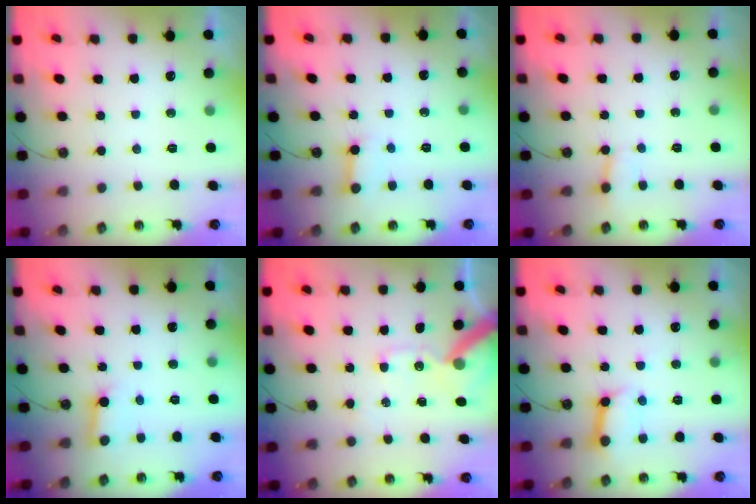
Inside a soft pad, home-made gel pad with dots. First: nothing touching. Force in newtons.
{"total": 3.9, "press": 3.9, "slide": 0.5}
{"total": 4.1, "press": 4.0, "slide": 0.7}
{"total": 5.0, "press": 4.9, "slide": 0.6}
{"total": 12.9, "press": 12.8, "slide": 1.7}
{"total": 10.2, "press": 10.2, "slide": 1.2}